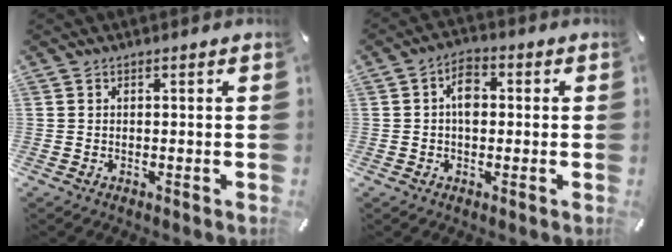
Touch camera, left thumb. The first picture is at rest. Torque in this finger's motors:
{"motor_torque": [1.07, 1.07, 0.89, -0.21, 0.02]}